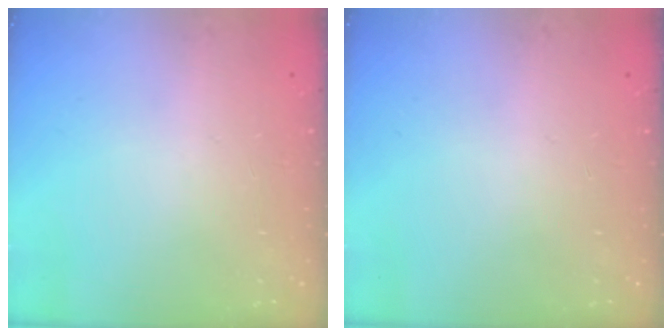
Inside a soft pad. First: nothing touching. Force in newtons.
{"total": 0.0}